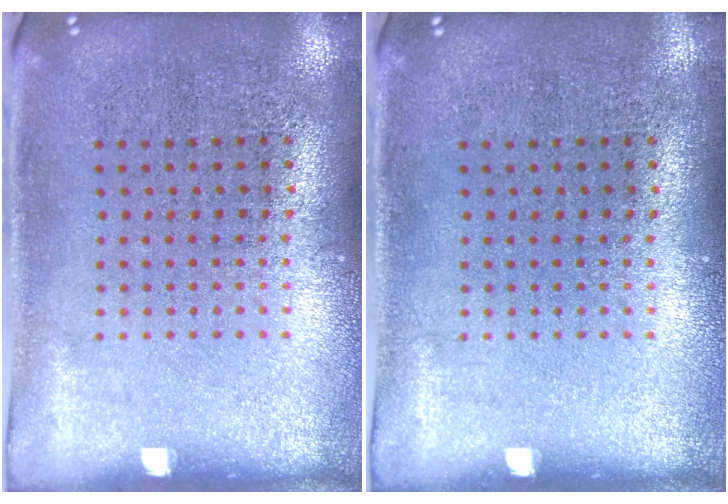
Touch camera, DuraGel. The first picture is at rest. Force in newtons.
{"total": 0.0}